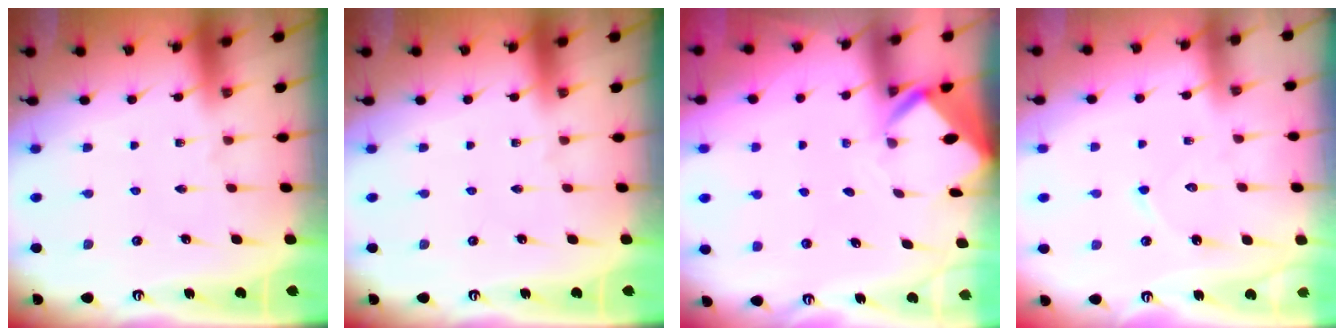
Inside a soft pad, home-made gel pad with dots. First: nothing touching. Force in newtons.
{"total": 0.0}
{"total": 3.0, "press": 3.0, "slide": 0.1}
{"total": 5.4, "press": 5.4, "slide": 0.5}